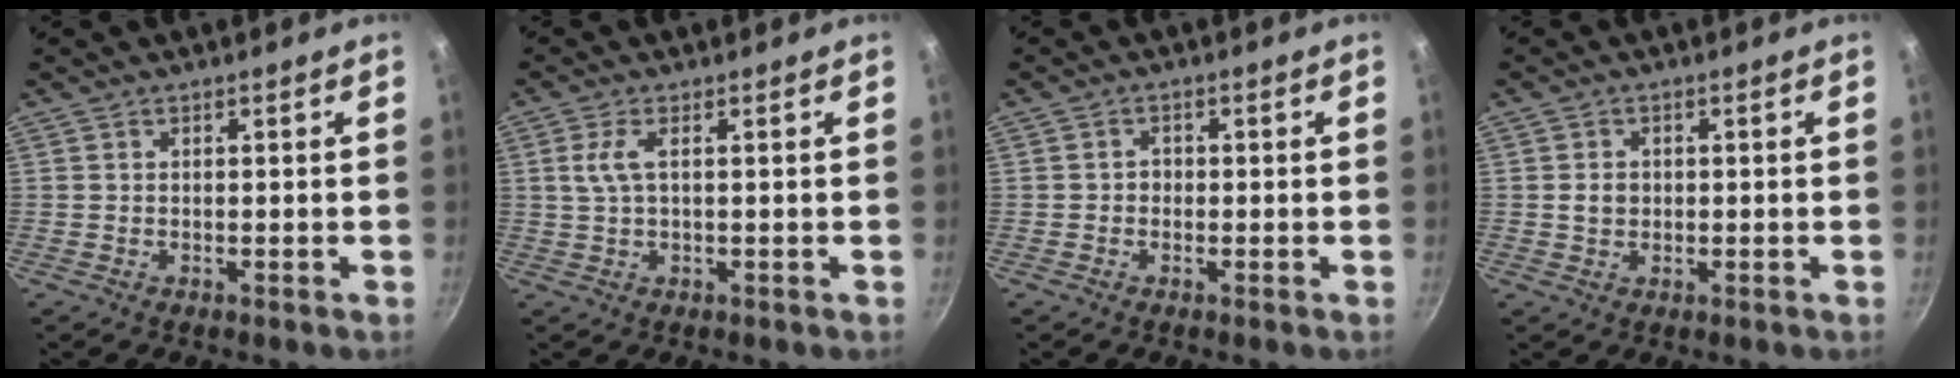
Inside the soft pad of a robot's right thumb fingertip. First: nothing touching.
{"total": 3.4, "force": [0.7, 1.2, 3.1], "torque": [-0.085, 0.009, 0.018]}
{"total": 1.5, "force": [-0.3, 1.2, 0.7], "torque": [0.001, 0.006, -0.010]}
{"total": 2.5, "force": [0.1, 2.1, 1.3], "torque": [-0.015, 0.004, 0.003]}